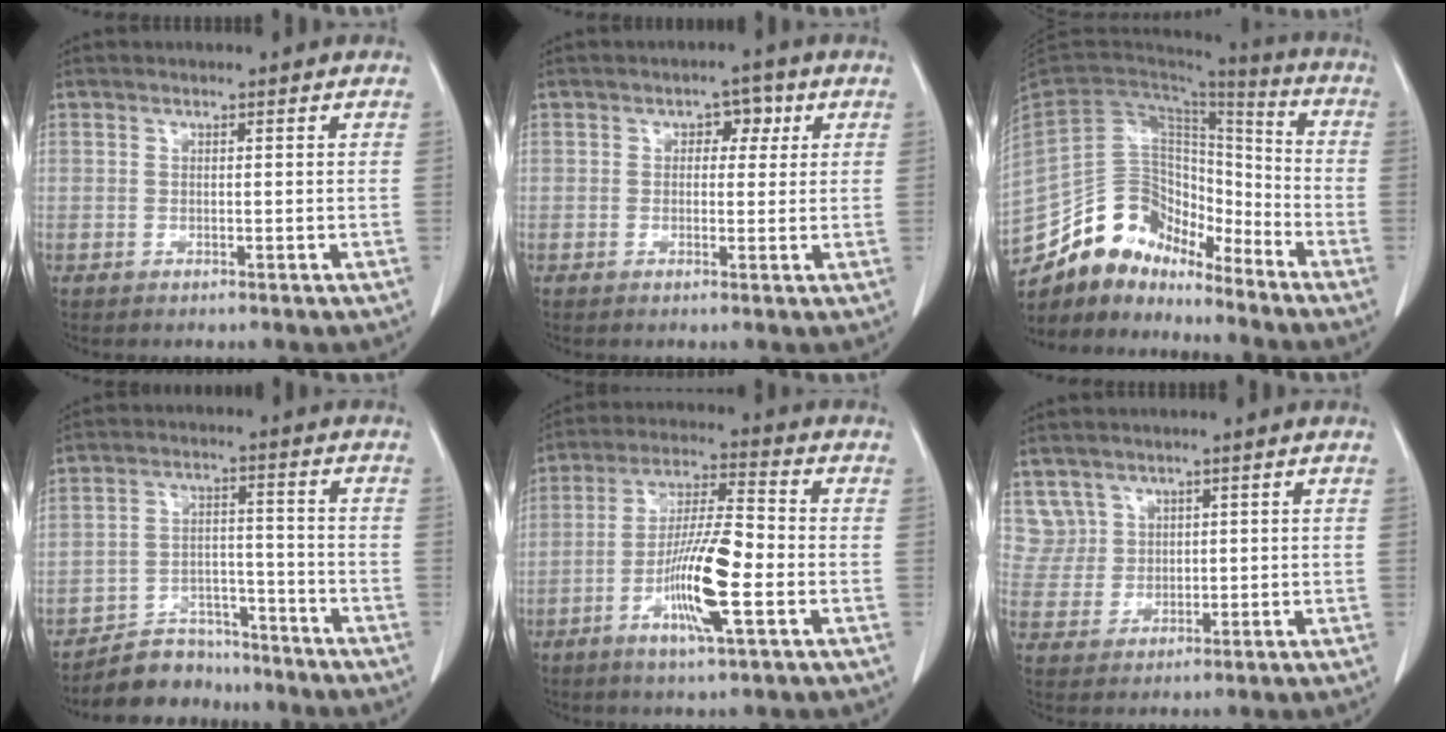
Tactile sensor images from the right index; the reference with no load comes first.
{"total": 3.2, "force": [1.0, 2.1, 2.2], "torque": [-0.023, 0.013, 0.012]}
{"total": 15.5, "force": [-13.2, 7.1, 4.2], "torque": [-0.067, 0.063, -0.235]}
{"total": 8.1, "force": [-7.4, 3.3, 0.1], "torque": [0.007, 0.029, -0.122]}
{"total": 12.0, "force": [-3.8, 1.2, 11.3], "torque": [-0.213, -0.005, -0.070]}
{"total": 4.3, "force": [2.6, 3.4, -0.6], "torque": [0.023, 0.006, 0.055]}